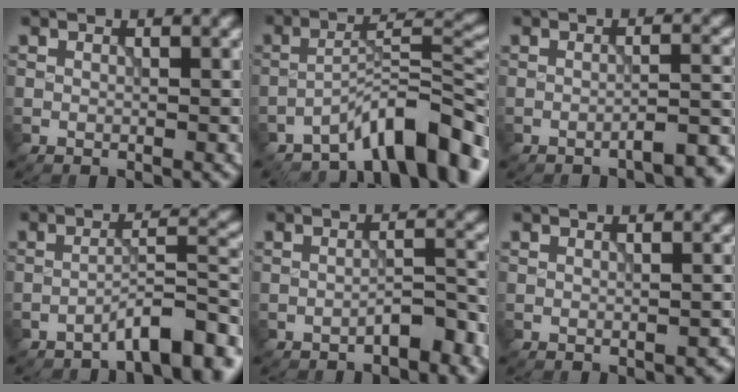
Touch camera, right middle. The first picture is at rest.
{"total": 8.5, "force": [-6.1, 2.2, 5.5], "torque": [-0.067, 0.012, -0.108]}
{"total": 3.7, "force": [-2.6, 1.0, 2.5], "torque": [-0.026, 0.008, -0.039]}
{"total": 5.7, "force": [-4.0, 1.3, 3.8], "torque": [-0.052, 0.013, -0.063]}
{"total": 2.6, "force": [-1.8, 0.7, 1.8], "torque": [-0.025, 0.014, -0.032]}
{"total": 0.9, "force": [-0.6, 0.4, 0.5], "torque": [-0.009, 0.001, -0.007]}